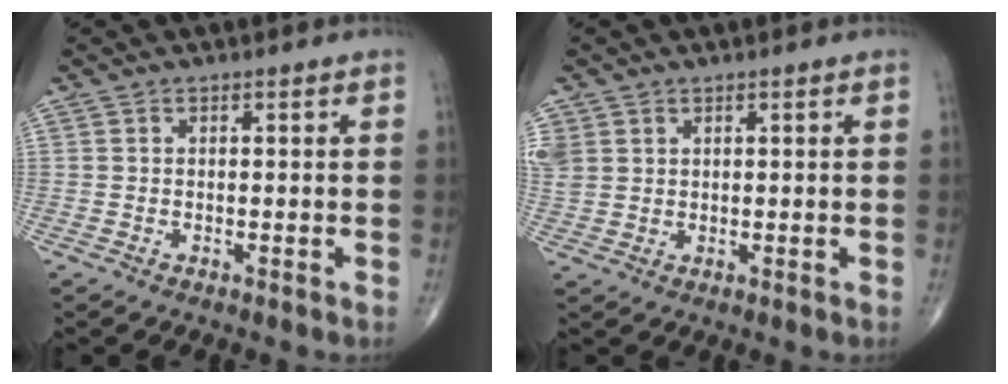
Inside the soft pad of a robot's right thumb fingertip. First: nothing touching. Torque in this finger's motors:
{"motor_torque": [0.06, 0.06, 0.42, 0.32, 0.04]}